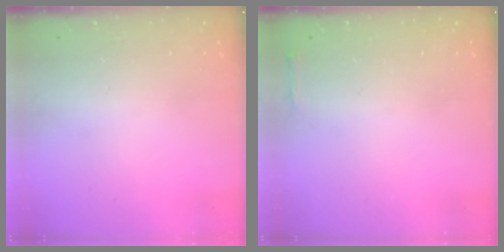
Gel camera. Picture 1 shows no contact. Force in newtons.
{"total": 2.3, "press": 2.3, "slide": 0.5}